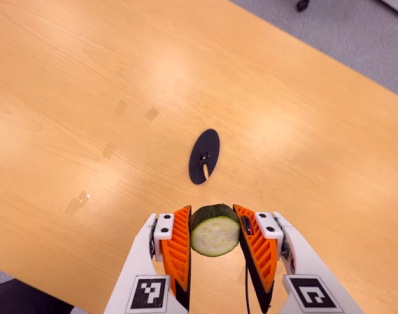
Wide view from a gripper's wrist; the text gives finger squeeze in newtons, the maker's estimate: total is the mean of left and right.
{"total": 11.6, "left": 10.8, "right": 12.4}